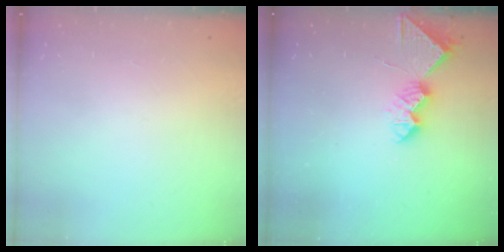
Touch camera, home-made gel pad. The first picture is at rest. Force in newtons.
{"total": 9.0, "press": 9.0, "slide": 0.7}